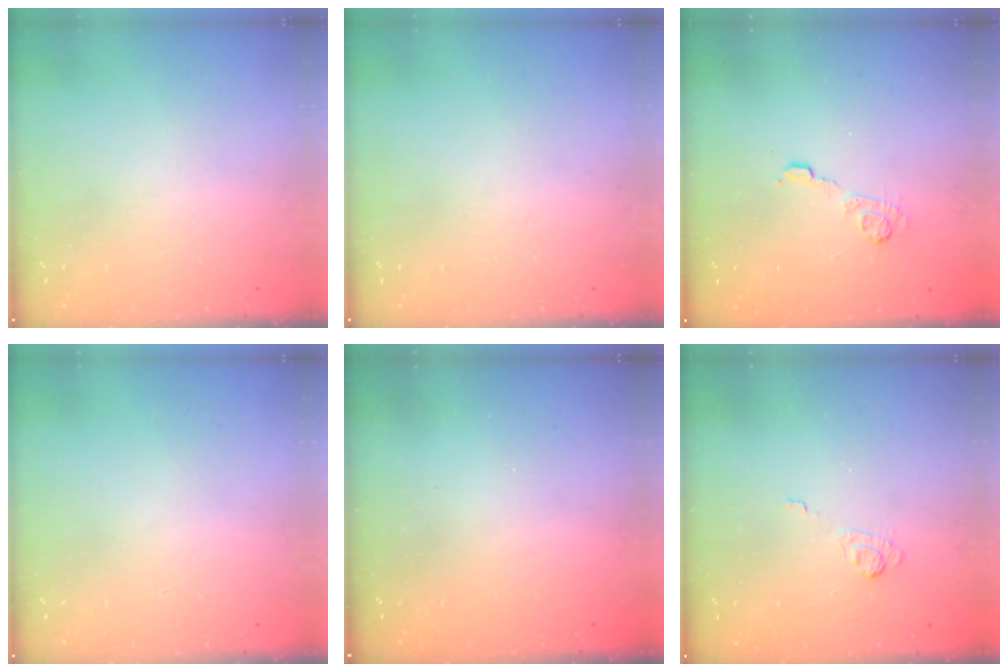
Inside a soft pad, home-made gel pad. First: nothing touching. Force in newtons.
{"total": 0.0}
{"total": 5.0, "press": 4.9, "slide": 0.7}
{"total": 0.0}
{"total": 2.4, "press": 2.3, "slide": 0.7}
{"total": 3.1, "press": 2.8, "slide": 1.5}